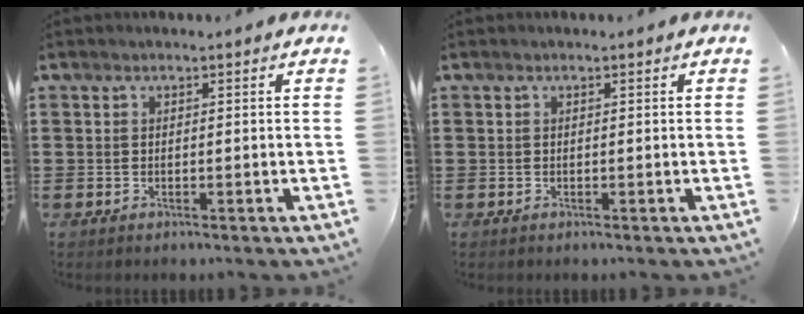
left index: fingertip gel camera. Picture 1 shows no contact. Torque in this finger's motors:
{"motor_torque": [0.08, -0.02, 0.02, -0.01]}